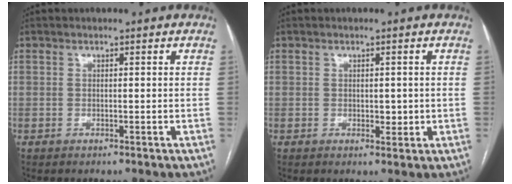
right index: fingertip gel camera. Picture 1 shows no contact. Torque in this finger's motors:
{"motor_torque": [0.21, 0.19, 0.02, 0.03]}